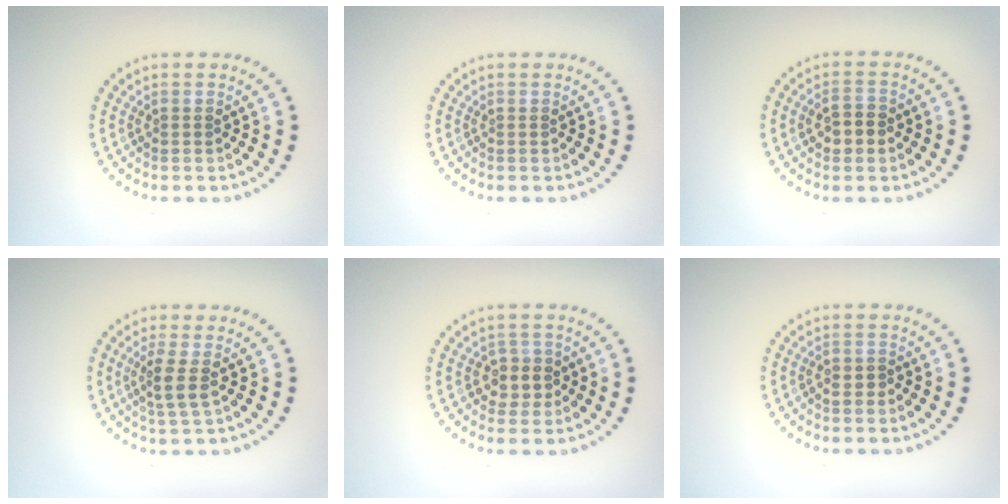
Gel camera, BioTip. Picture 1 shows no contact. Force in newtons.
{"total": 0.0}
{"total": 2.5, "press": 2.5, "slide": 0.1}
{"total": 2.3, "press": 1.9, "slide": 1.4}
{"total": 2.1, "press": 1.9, "slide": 0.9}
{"total": 0.6, "press": 0.5, "slide": 0.3}